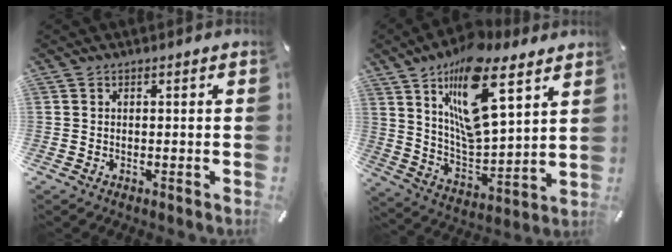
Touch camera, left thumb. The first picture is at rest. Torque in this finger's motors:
{"motor_torque": [2.75, 2.26, 1.44, -1.33, 0.25]}